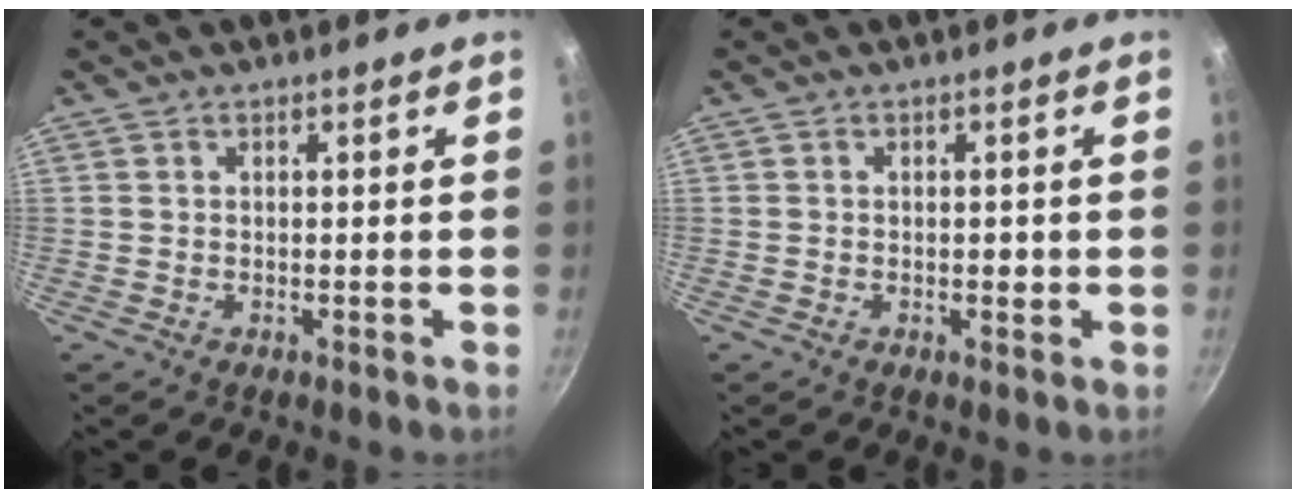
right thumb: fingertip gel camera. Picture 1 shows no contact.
{"total": 1.4, "force": [-0.2, 0.8, 1.2], "torque": [-0.012, 0.002, -0.005]}